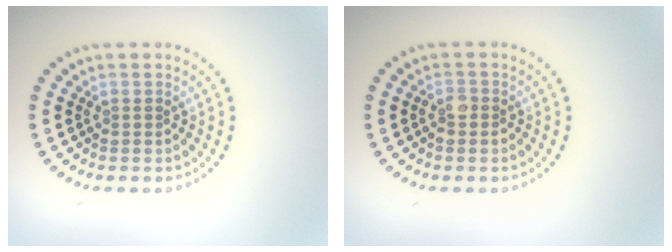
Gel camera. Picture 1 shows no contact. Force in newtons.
{"total": 1.0, "press": 0.9, "slide": 0.5}